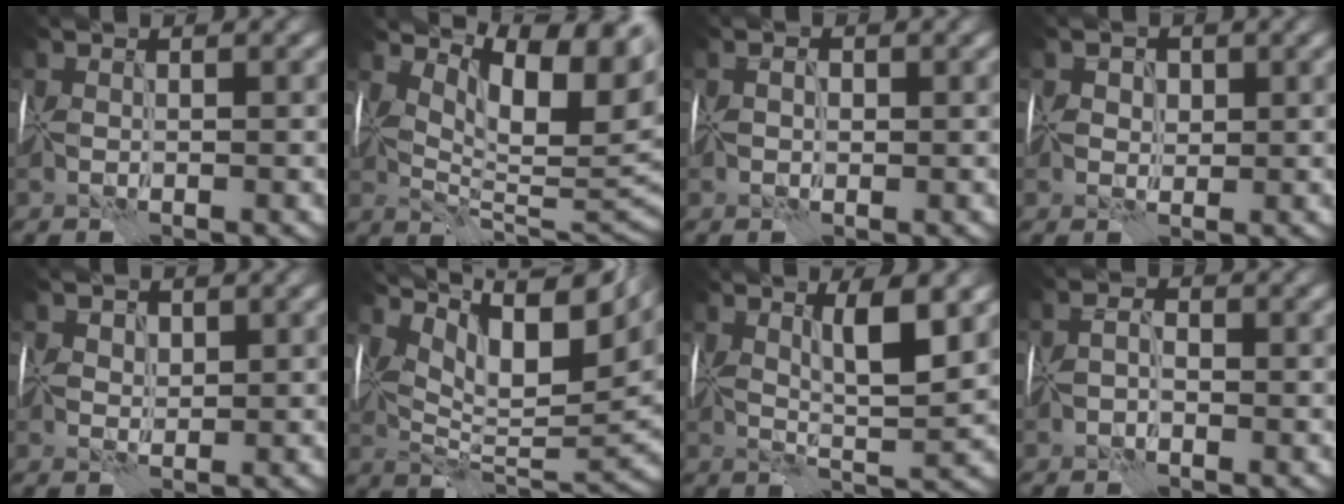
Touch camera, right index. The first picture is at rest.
{"total": 10.8, "force": [3.9, 4.4, 9.1], "torque": [-0.128, -0.009, 0.066]}
{"total": 0.8, "force": [-0.3, 0.5, 0.5], "torque": [-0.007, -0.001, -0.008]}
{"total": 0.9, "force": [0.0, 0.8, 0.3], "torque": [-0.003, -0.003, -0.005]}
{"total": 0.6, "force": [0.3, 0.5, 0.2], "torque": [-0.005, -0.004, 0.004]}
{"total": 13.4, "force": [6.8, 5.0, 10.4], "torque": [-0.166, 0.022, 0.103]}
{"total": 5.2, "force": [1.6, 0.7, 4.9], "torque": [-0.083, -0.009, 0.025]}
{"total": 1.1, "force": [-0.7, 0.5, 0.7], "torque": [-0.008, 0.001, -0.018]}